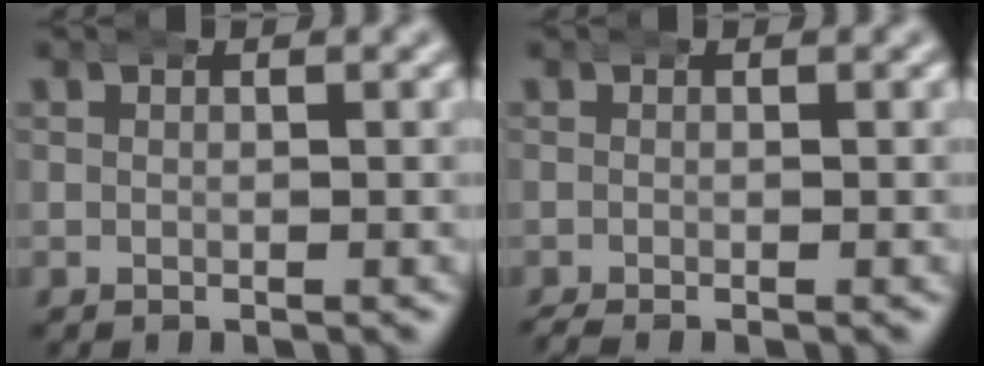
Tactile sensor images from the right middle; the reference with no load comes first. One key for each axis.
{"total": 0.9, "fx": -0.9, "fy": 0.1, "fz": 0.2, "tx": -0.006, "ty": -0.005, "tz": -0.014}